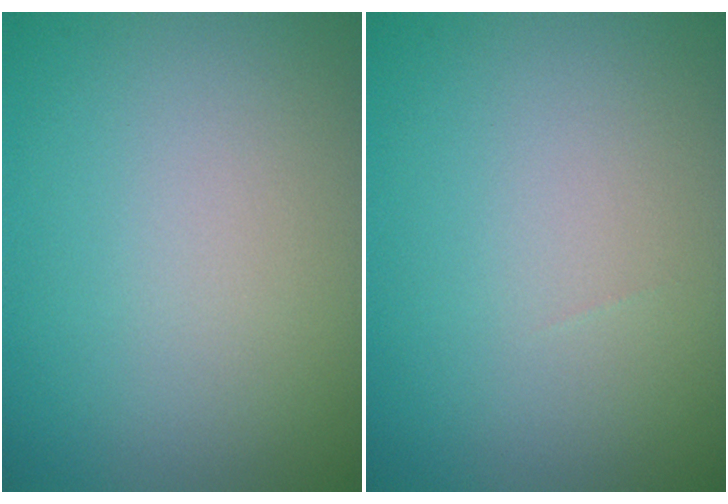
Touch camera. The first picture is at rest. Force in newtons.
{"total": 0.0}